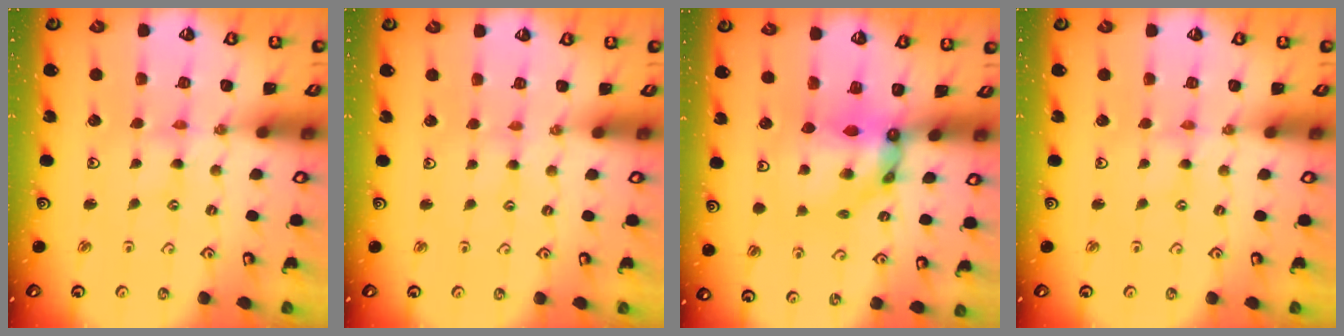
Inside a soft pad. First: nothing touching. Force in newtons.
{"total": 1.3, "press": 1.3, "slide": 0.3}
{"total": 9.2, "press": 9.2, "slide": 1.0}
{"total": 0.0}